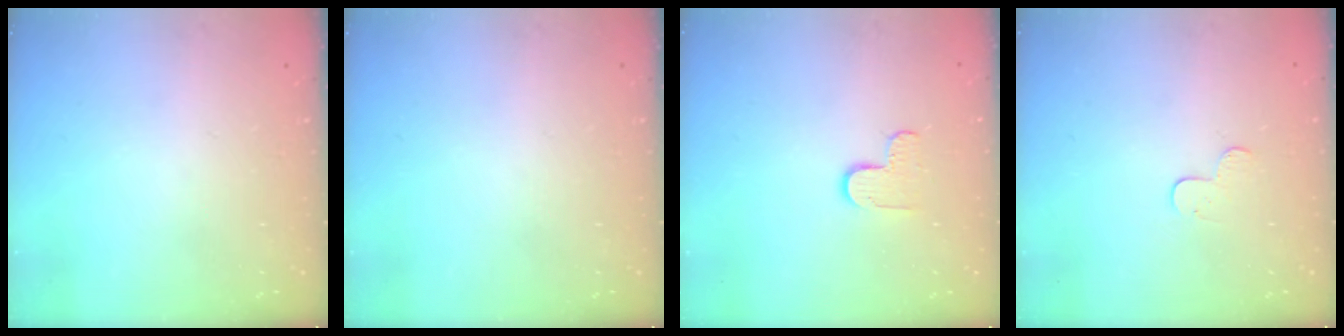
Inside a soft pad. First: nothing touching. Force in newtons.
{"total": 0.0}
{"total": 5.9, "press": 5.9, "slide": 0.5}
{"total": 4.5, "press": 4.5, "slide": 0.2}